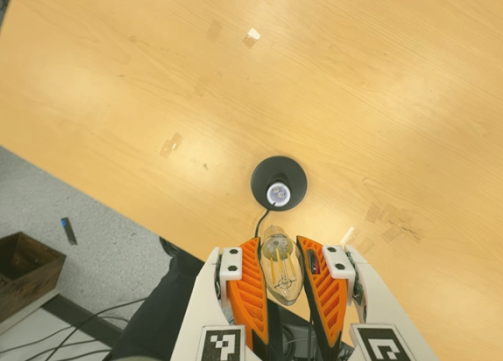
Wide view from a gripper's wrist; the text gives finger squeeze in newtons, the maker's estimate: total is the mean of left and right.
{"total": 21.9, "left": 24.5, "right": 19.2}